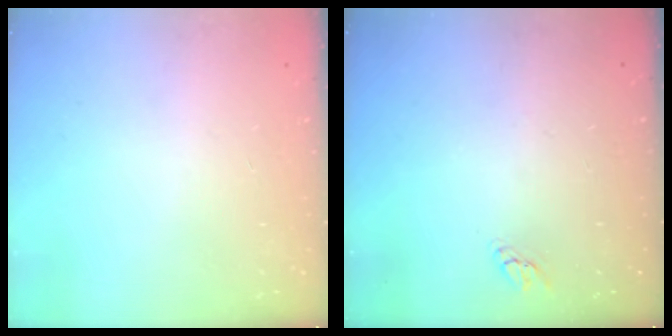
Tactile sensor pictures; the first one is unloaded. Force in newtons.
{"total": 2.7, "press": 2.7, "slide": 0.1}